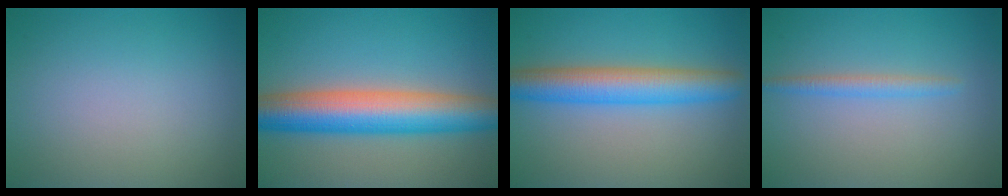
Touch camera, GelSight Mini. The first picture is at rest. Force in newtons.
{"total": 9.3, "press": 9.3, "slide": 0.5}
{"total": 6.1, "press": 6.1, "slide": 0.1}
{"total": 1.6, "press": 1.6, "slide": 0.0}